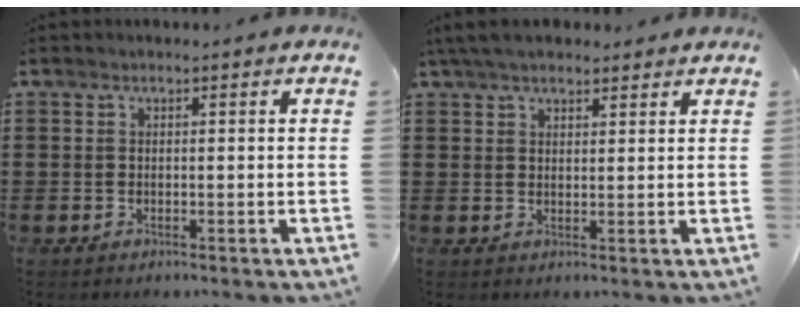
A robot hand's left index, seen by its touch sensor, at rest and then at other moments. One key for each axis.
{"total": 4.5, "fx": 3.8, "fy": 1.3, "fz": 1.9, "tx": -0.048, "ty": 0.000, "tz": 0.073}